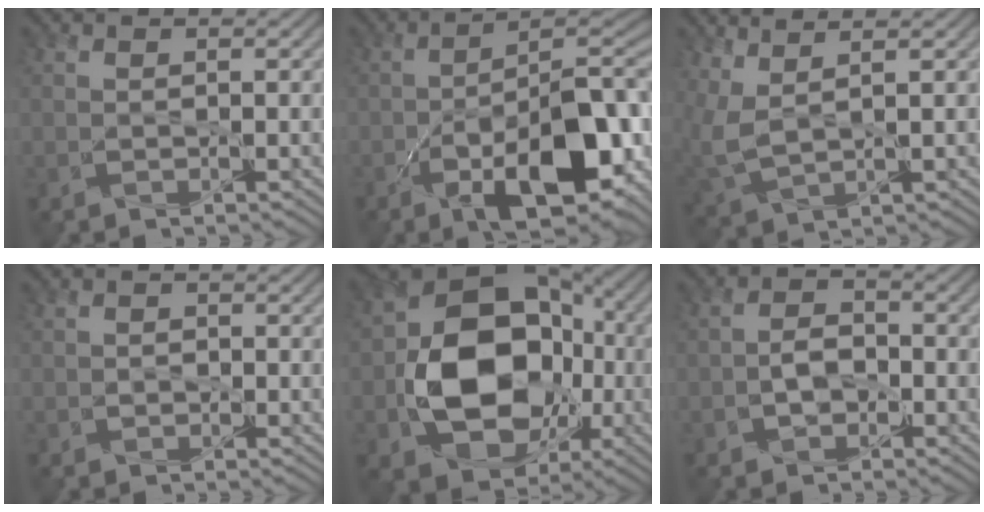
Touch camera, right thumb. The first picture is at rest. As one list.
[{"total": 16.0, "force": [-6.5, 6.7, 13.0], "torque": [-0.182, -0.020, -0.104]}, {"total": 4.8, "force": [2.8, 1.6, 3.6], "torque": [-0.107, 0.002, 0.063]}, {"total": 0.6, "force": [-0.3, 0.5, -0.2], "torque": [0.006, 0.001, -0.007]}, {"total": 15.0, "force": [-2.3, 11.3, 9.5], "torque": [-0.158, -0.011, -0.045]}, {"total": 2.9, "force": [-1.2, 2.1, 1.5], "torque": [-0.029, 0.008, -0.029]}]